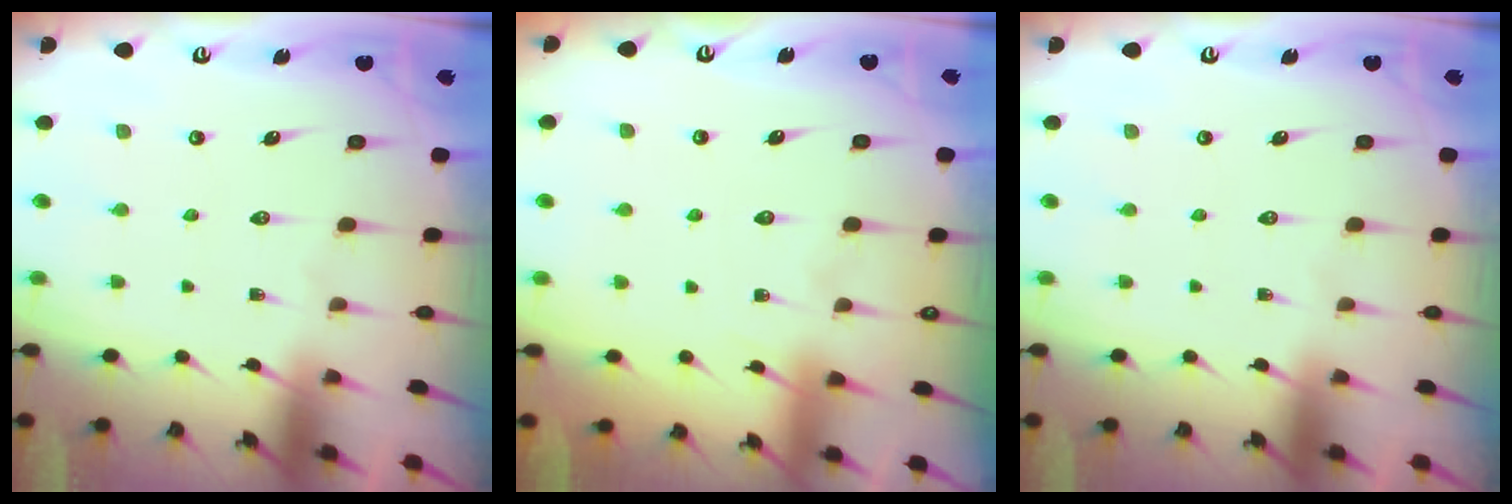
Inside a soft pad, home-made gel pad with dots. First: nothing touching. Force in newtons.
{"total": 5.1, "press": 5.1, "slide": 0.6}
{"total": 0.0}